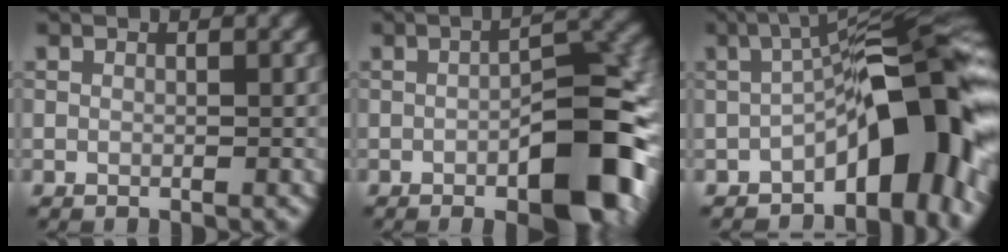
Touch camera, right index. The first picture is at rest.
{"total": 11.0, "force": [-3.8, 4.2, 9.5], "torque": [-0.117, 0.011, -0.055]}
{"total": 11.8, "force": [-4.1, 4.3, 10.2], "torque": [-0.120, 0.023, -0.070]}